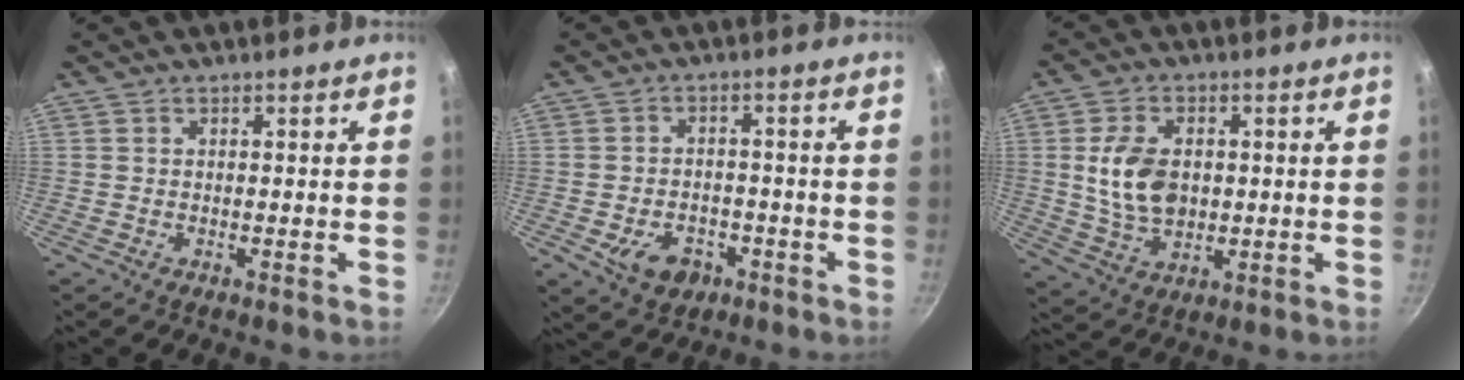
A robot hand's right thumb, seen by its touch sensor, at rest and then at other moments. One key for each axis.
{"total": 7.3, "fx": -3.1, "fy": 5.3, "fz": 4.0, "tx": -0.049, "ty": 0.017, "tz": -0.042}
{"total": 10.5, "fx": 0.8, "fy": 7.1, "fz": 7.7, "tx": -0.129, "ty": -0.005, "tz": 0.020}